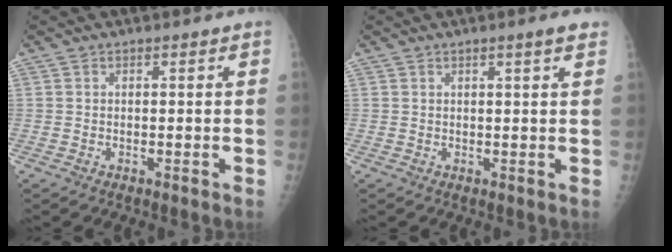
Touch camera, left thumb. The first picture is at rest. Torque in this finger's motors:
{"motor_torque": [-0.13, 0.22, 0.19, 0.13, -0.09]}